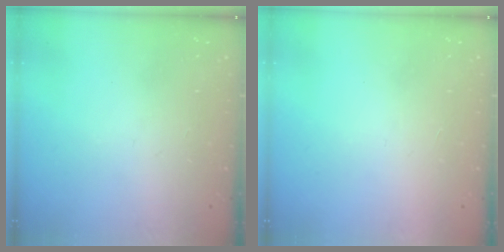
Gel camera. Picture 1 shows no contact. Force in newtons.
{"total": 1.5, "press": 1.5, "slide": 0.1}